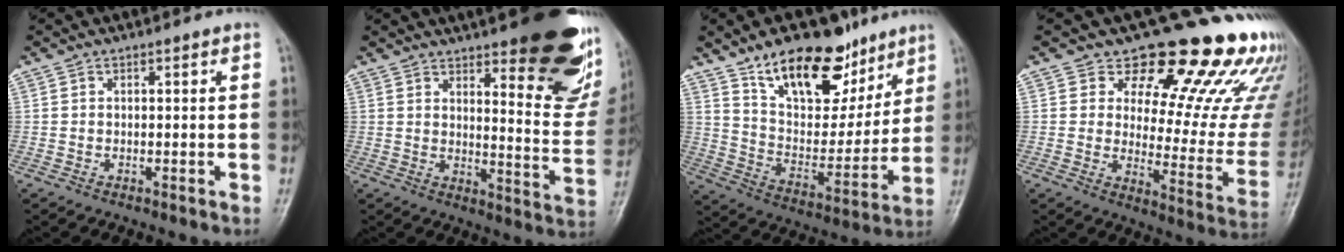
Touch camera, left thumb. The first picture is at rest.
{"total": 24.7, "force": [15.7, 7.1, 17.7], "torque": [-0.193, -0.091, 0.196]}
{"total": 21.1, "force": [13.7, 10.4, 12.3], "torque": [-0.135, -0.068, 0.233]}
{"total": 22.3, "force": [17.6, 8.6, 10.6], "torque": [-0.083, -0.123, 0.211]}